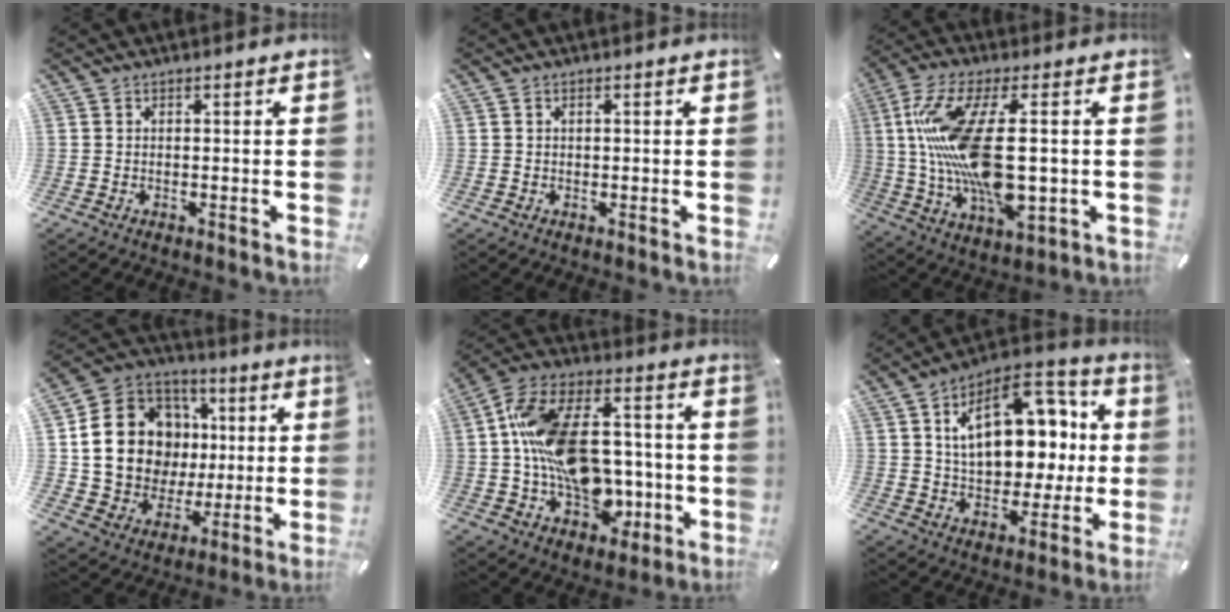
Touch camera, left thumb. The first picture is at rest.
{"total": 0.7, "force": [0.1, 0.5, 0.4], "torque": [-0.009, 0.002, 0.002]}
{"total": 21.7, "force": [2.1, 8.5, 19.8], "torque": [-0.423, -0.022, 0.033]}
{"total": 18.8, "force": [2.2, 16.2, 9.3], "torque": [-0.173, -0.006, 0.061]}
{"total": 21.8, "force": [-0.4, 15.4, 15.5], "torque": [-0.290, 0.018, 0.006]}
{"total": 20.9, "force": [4.9, 13.2, 15.4], "torque": [-0.237, -0.012, 0.084]}